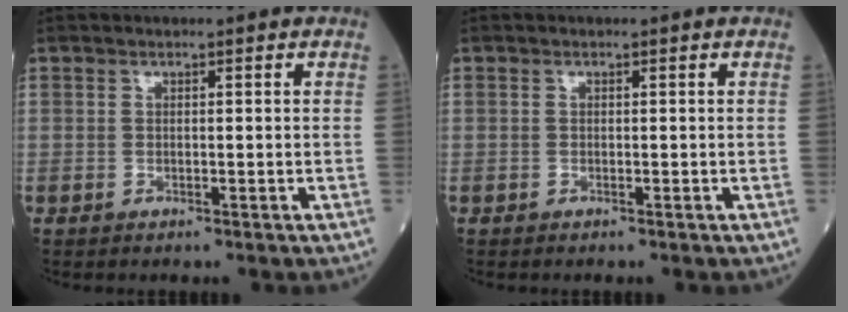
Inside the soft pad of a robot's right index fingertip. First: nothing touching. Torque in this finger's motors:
{"motor_torque": [0.03, 0.07, 0.05, 0.02]}